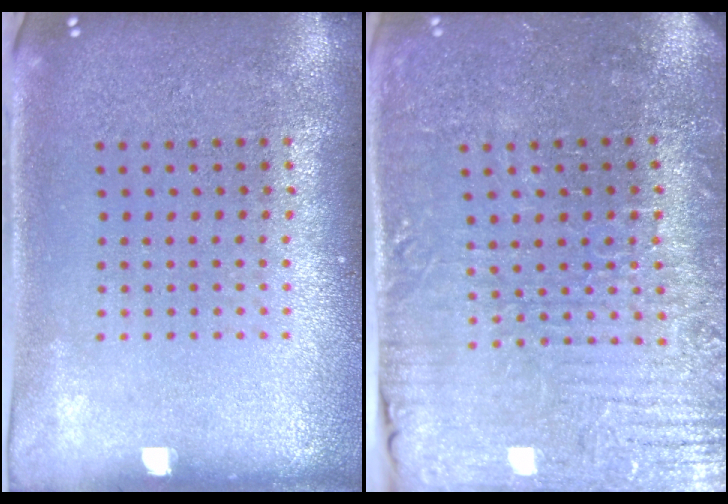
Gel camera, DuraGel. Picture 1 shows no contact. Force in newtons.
{"total": 4.0, "press": 3.9, "slide": 0.6}